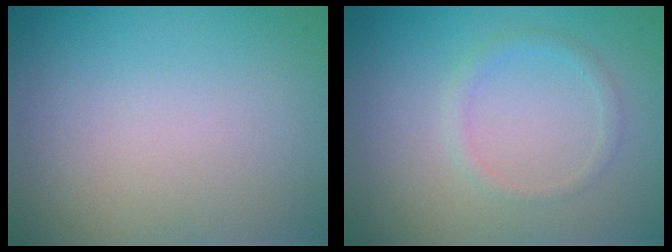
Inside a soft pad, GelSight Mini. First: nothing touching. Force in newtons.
{"total": 1.3, "press": 1.3, "slide": 0.1}